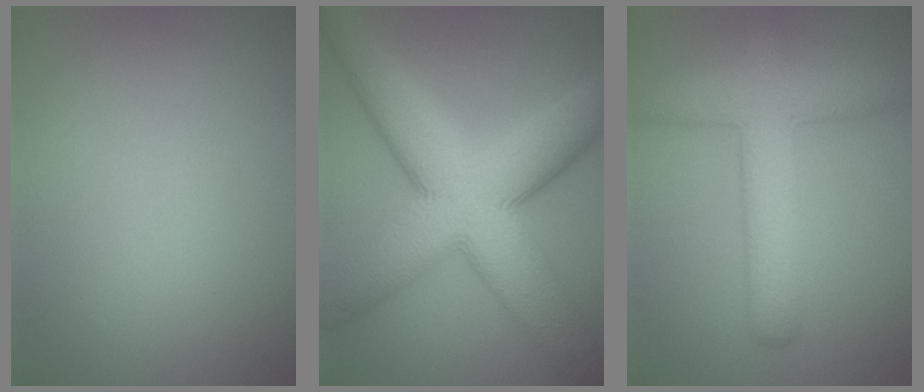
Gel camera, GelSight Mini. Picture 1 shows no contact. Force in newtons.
{"total": 12.5, "press": 12.5, "slide": 0.4}
{"total": 6.2, "press": 6.2, "slide": 0.3}